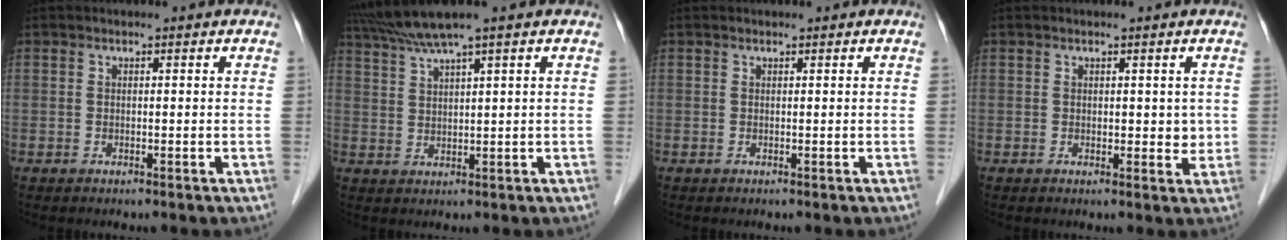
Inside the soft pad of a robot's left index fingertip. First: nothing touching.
{"total": 4.7, "force": [3.8, -1.5, 2.4], "torque": [-0.061, 0.012, 0.082]}
{"total": 0.0}
{"total": 2.1, "force": [0.5, 1.4, 1.5], "torque": [-0.012, -0.004, 0.007]}